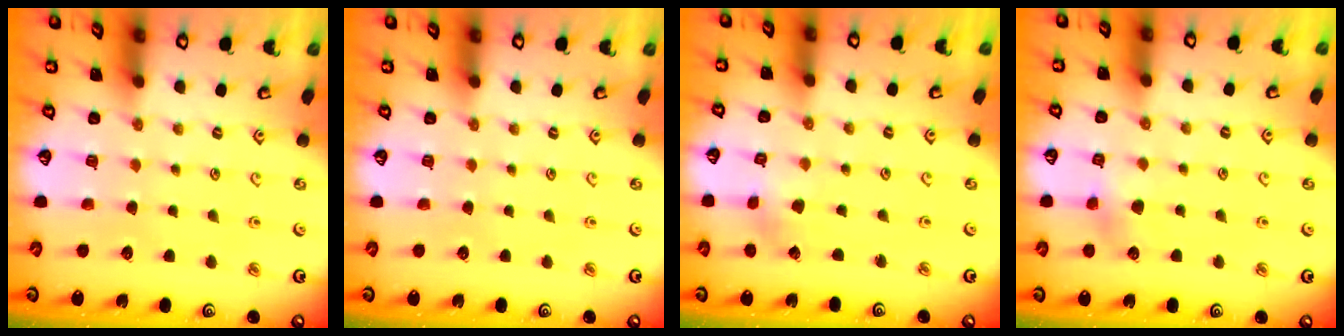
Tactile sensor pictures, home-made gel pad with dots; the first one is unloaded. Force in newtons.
{"total": 0.0}
{"total": 1.2, "press": 1.2, "slide": 0.1}
{"total": 6.7, "press": 6.7, "slide": 0.7}